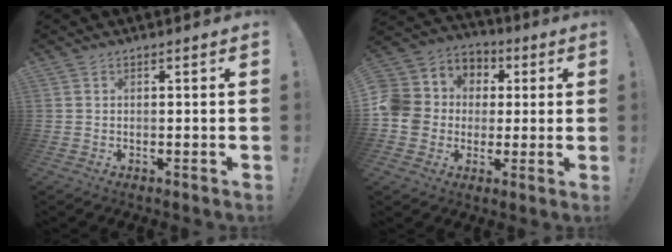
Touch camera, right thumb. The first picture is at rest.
{"total": 12.0, "force": [-0.7, 11.2, 4.2], "torque": [-0.081, 0.007, -0.004]}